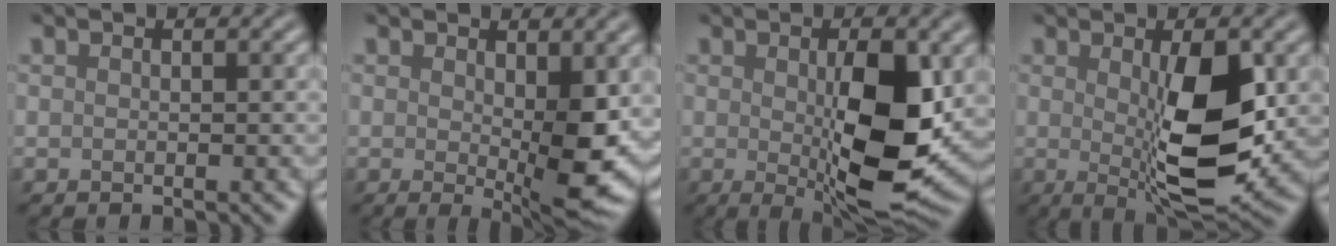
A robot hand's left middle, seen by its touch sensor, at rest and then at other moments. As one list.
[{"total": 6.1, "force": [0.2, 1.4, 5.9], "torque": [-0.093, -0.018, 0.014]}, {"total": 8.8, "force": [-0.1, 2.6, 8.4], "torque": [-0.132, -0.016, 0.012]}, {"total": 8.3, "force": [0.1, 2.3, 7.9], "torque": [-0.126, -0.016, 0.014]}]